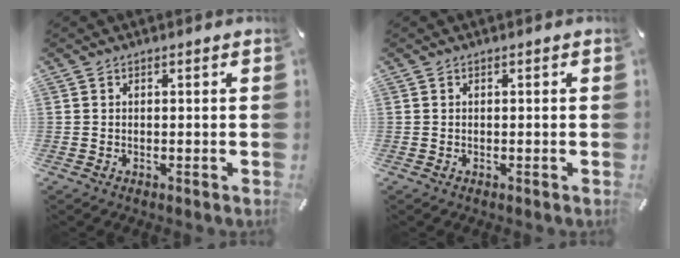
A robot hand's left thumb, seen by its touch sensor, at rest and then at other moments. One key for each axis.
{"total": 0.0}